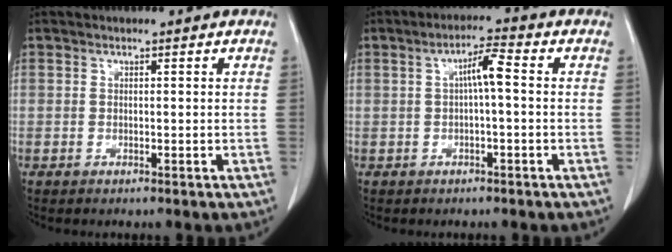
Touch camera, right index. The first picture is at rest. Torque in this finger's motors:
{"motor_torque": [0.64, -0.03, 0.41, 0.09]}